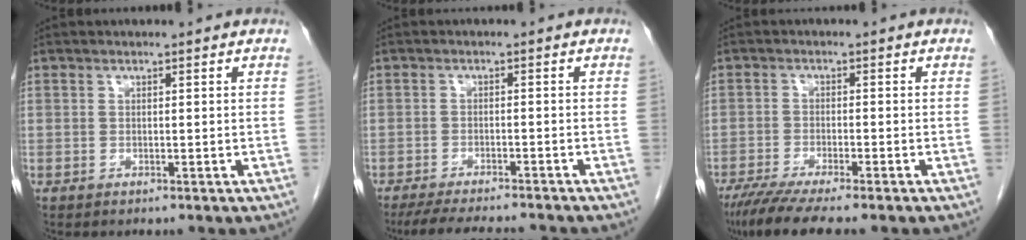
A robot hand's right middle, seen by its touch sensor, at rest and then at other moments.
{"total": 10.9, "force": [-9.8, 1.0, 4.6], "torque": [-0.066, -0.012, -0.138]}
{"total": 8.5, "force": [-6.8, 0.4, 5.1], "torque": [-0.080, -0.021, -0.111]}